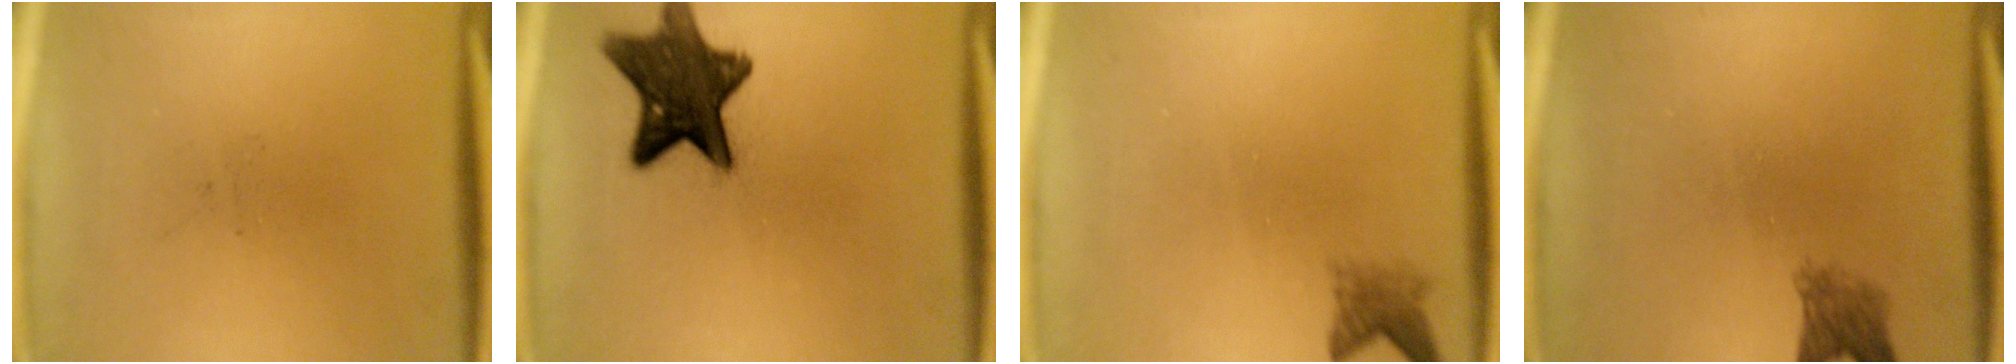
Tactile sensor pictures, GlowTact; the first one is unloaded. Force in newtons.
{"total": 12.7}
{"total": 2.2}
{"total": 2.9}